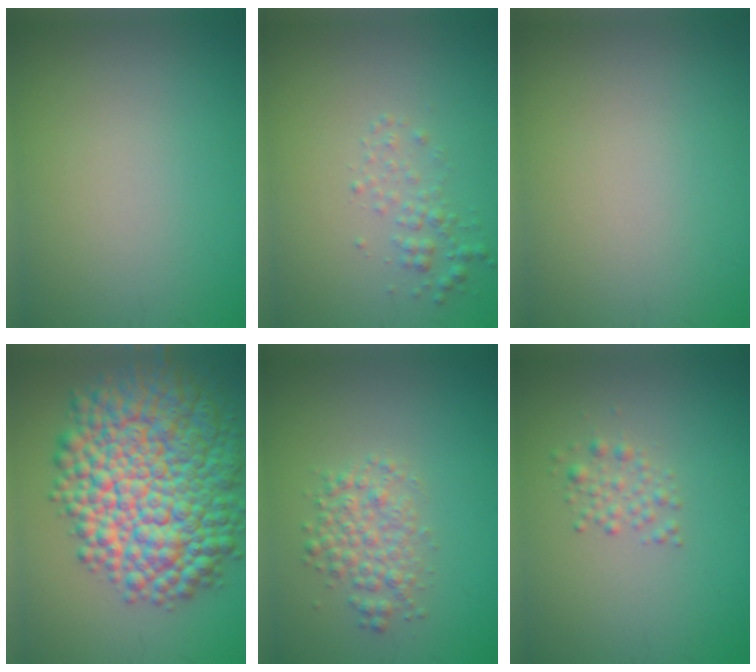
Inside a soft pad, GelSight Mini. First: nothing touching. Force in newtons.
{"total": 1.7, "press": 1.7, "slide": 0.0}
{"total": 0.0}
{"total": 14.4, "press": 14.4, "slide": 0.3}
{"total": 2.8, "press": 2.8, "slide": 0.1}
{"total": 1.5, "press": 1.5, "slide": 0.0}